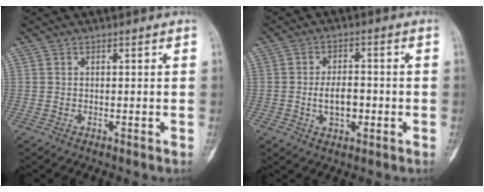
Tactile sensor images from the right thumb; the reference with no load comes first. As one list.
[{"total": 5.8, "force": [-1.1, 3.4, 4.5], "torque": [-0.065, 0.010, -0.017]}]